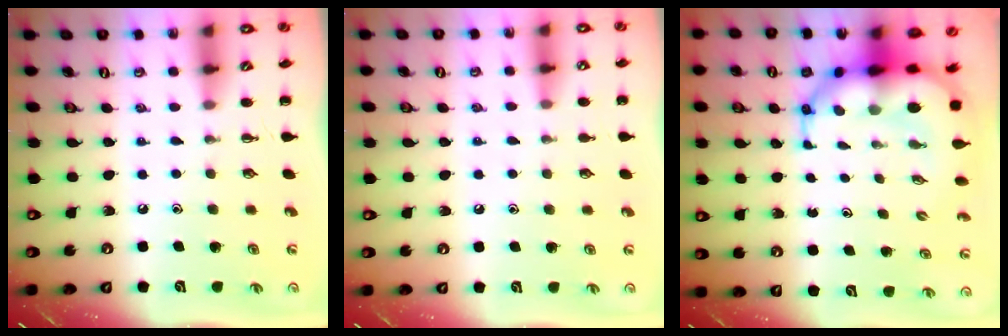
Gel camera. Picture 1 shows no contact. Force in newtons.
{"total": 6.2, "press": 5.9, "slide": 2.1}
{"total": 10.3, "press": 9.9, "slide": 2.8}